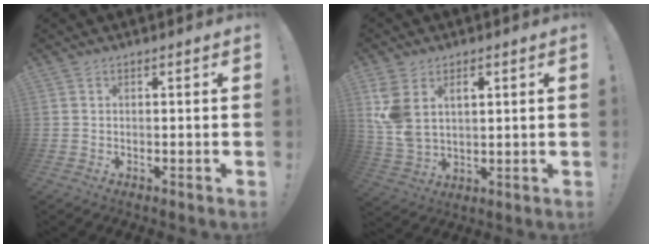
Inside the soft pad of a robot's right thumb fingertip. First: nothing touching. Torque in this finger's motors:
{"motor_torque": [1.04, 2.55, 1.34, 0.30, 0.08]}